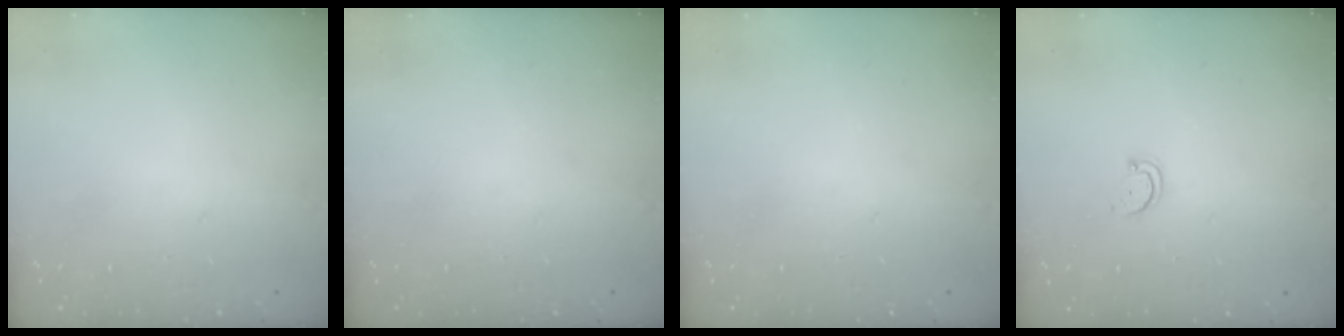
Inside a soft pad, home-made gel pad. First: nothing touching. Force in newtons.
{"total": 0.0}
{"total": 0.0}
{"total": 2.9, "press": 2.9, "slide": 0.4}